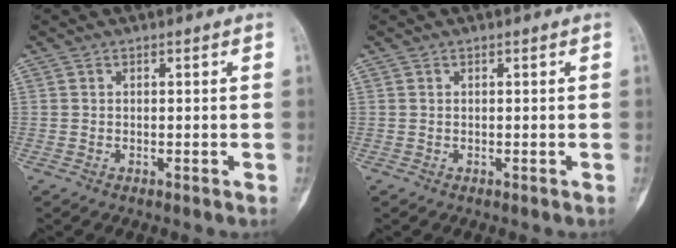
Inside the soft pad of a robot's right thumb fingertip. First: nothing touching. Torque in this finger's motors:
{"motor_torque": [0.64, 0.62, 0.04, -0.04, 0.10]}